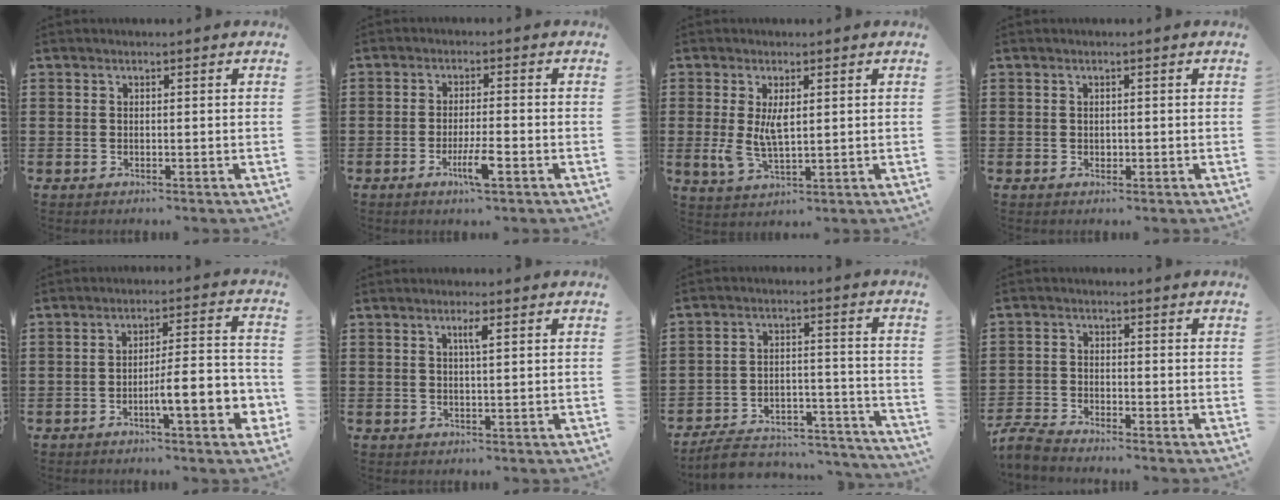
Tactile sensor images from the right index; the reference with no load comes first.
{"total": 5.0, "force": [-2.3, 0.6, 4.4], "torque": [-0.084, -0.012, -0.041]}
{"total": 5.0, "force": [0.6, 2.2, 4.5], "torque": [-0.103, 0.000, 0.006]}
{"total": 0.6, "force": [0.1, 0.5, 0.3], "torque": [-0.008, 0.002, 0.001]}
{"total": 8.4, "force": [-3.6, 1.6, 7.5], "torque": [-0.113, -0.003, -0.062]}
{"total": 2.0, "force": [0.8, 0.1, 1.8], "torque": [-0.036, 0.001, 0.012]}
{"total": 6.6, "force": [-6.1, 1.6, 2.0], "torque": [-0.031, 0.013, -0.118]}
{"total": 3.4, "force": [-3.3, 0.1, 0.5], "torque": [-0.025, -0.002, -0.074]}